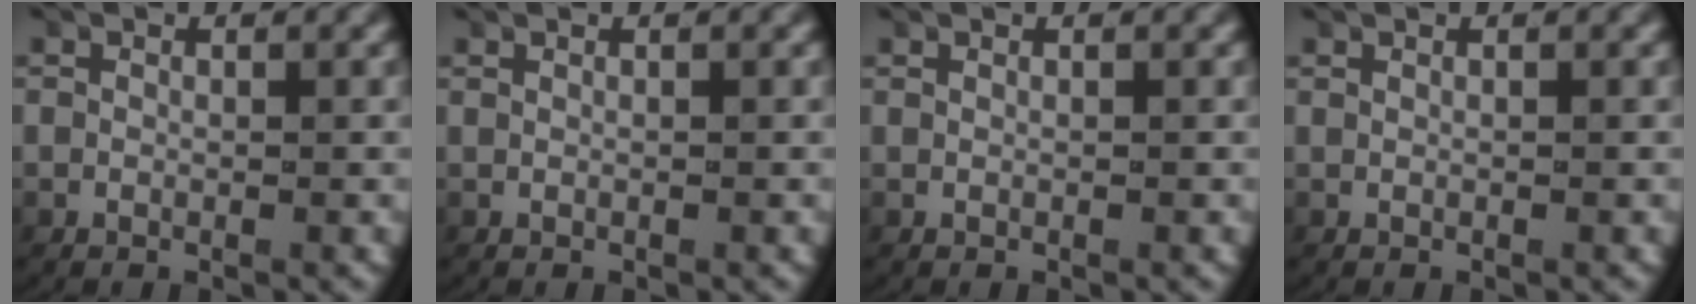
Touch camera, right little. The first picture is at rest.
{"total": 0.0}
{"total": 0.0}
{"total": 0.0}